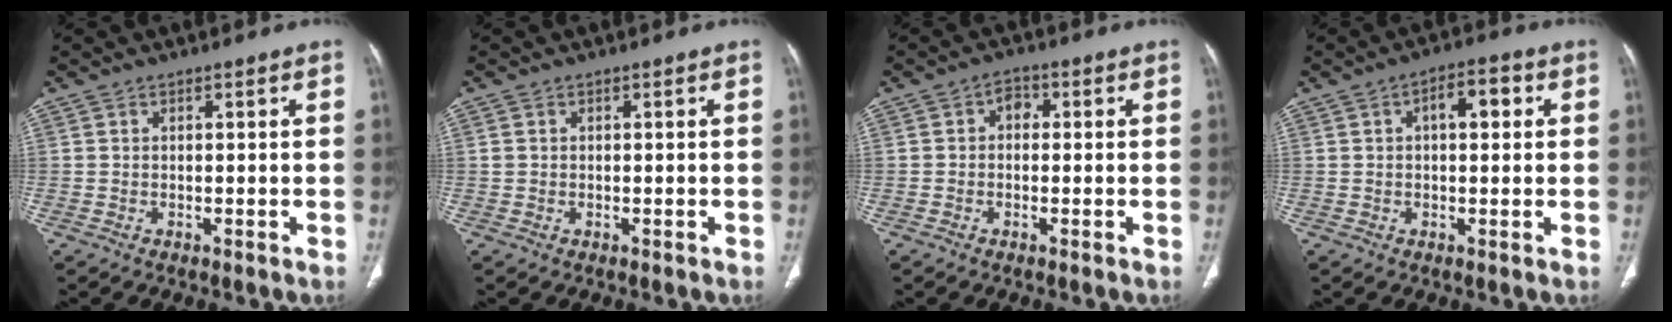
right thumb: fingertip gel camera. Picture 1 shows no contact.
{"total": 0.7, "force": [0.1, 0.6, 0.2], "torque": [0.000, 0.002, 0.002]}
{"total": 2.6, "force": [0.1, 2.1, 1.6], "torque": [-0.002, 0.010, -0.009]}
{"total": 5.4, "force": [1.2, 2.7, 4.6], "torque": [-0.055, 0.014, 0.013]}